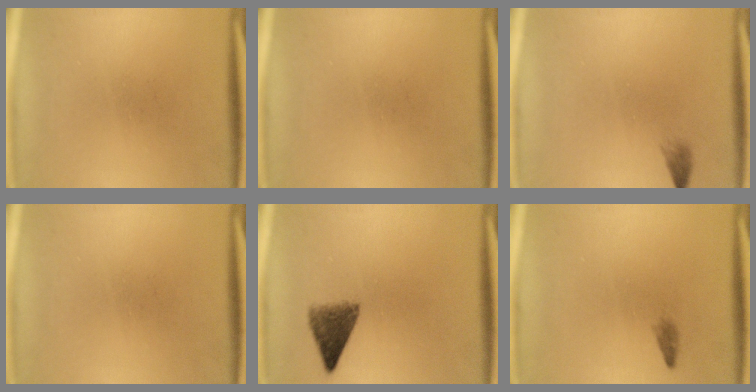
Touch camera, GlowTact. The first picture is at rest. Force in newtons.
{"total": 0.0}
{"total": 1.0}
{"total": 0.0}
{"total": 4.9}
{"total": 0.8}